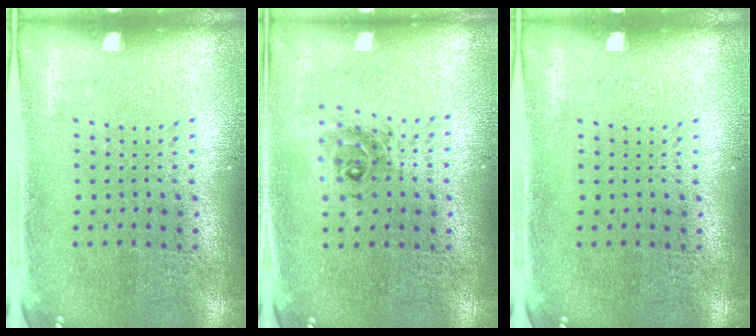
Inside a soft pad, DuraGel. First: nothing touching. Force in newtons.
{"total": 0.8, "press": 0.8, "slide": 0.2}
{"total": 0.0}